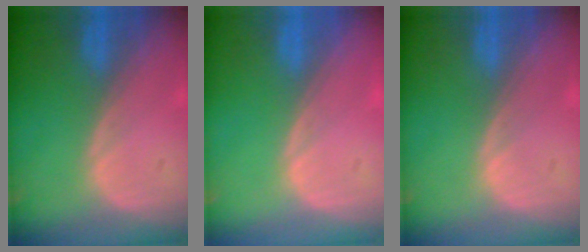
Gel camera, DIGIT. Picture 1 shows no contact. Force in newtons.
{"total": 0.0}
{"total": 0.0}